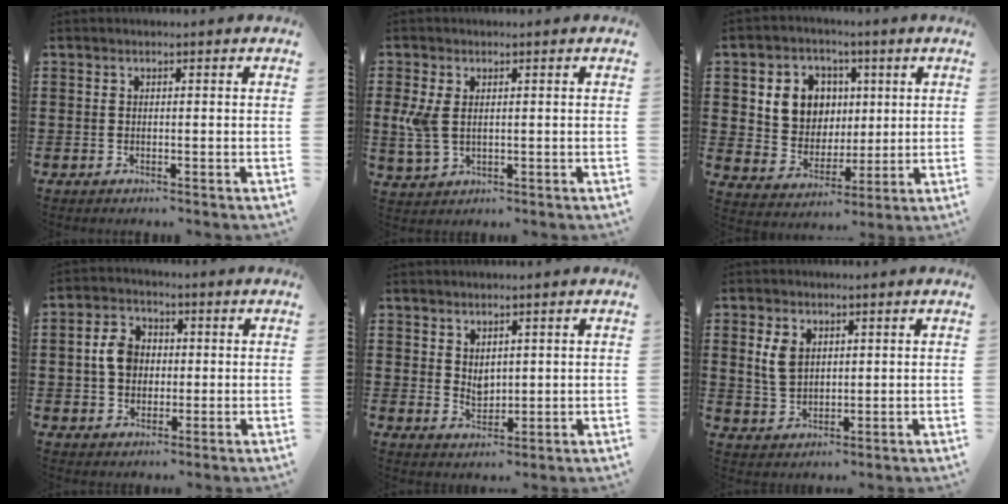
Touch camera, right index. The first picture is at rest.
{"total": 4.7, "force": [0.7, 2.8, 3.7], "torque": [-0.098, 0.000, 0.007]}
{"total": 7.9, "force": [2.2, 7.2, 2.5], "torque": [-0.071, 0.010, 0.039]}
{"total": 5.6, "force": [0.2, 4.5, 3.4], "torque": [-0.084, 0.015, -0.002]}
{"total": 2.7, "force": [1.8, 1.8, 0.8], "torque": [-0.023, 0.004, 0.035]}
{"total": 4.7, "force": [1.4, 3.3, 3.0], "torque": [-0.077, 0.009, 0.023]}